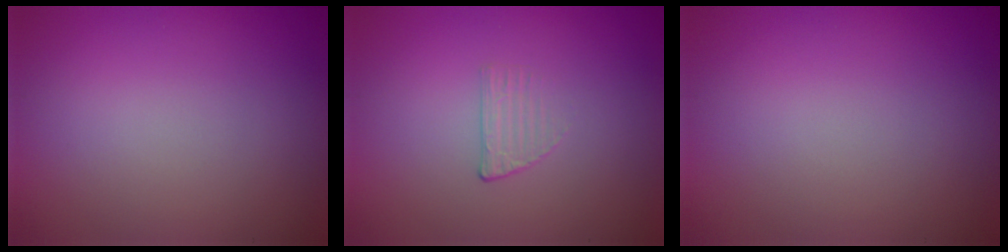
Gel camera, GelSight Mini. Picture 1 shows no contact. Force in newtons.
{"total": 1.0, "press": 0.3, "slide": 1.0}
{"total": 0.0}